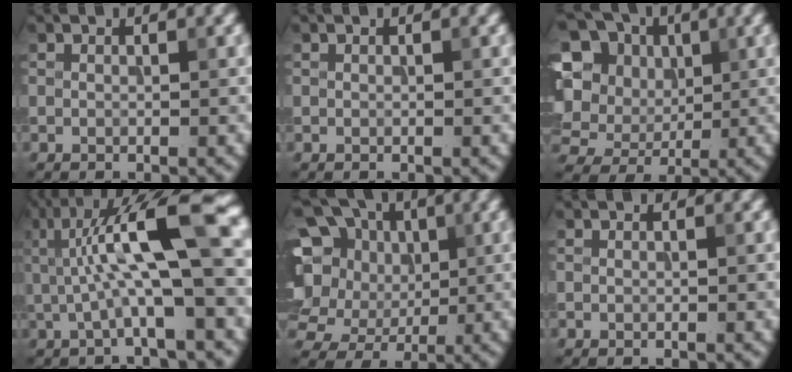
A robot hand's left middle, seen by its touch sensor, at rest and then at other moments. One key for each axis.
{"total": 0.0}
{"total": 16.3, "fx": 4.4, "fy": 13.8, "fz": 7.5, "tx": -0.198, "ty": 0.046, "tz": 0.063}
{"total": 11.0, "fx": 1.9, "fy": 2.5, "fz": 10.5, "tx": -0.167, "ty": 0.006, "tz": 0.035}
{"total": 10.5, "fx": 2.6, "fy": 8.5, "fz": 5.5, "tx": -0.125, "ty": 0.030, "tz": 0.017}
{"total": 0.0}